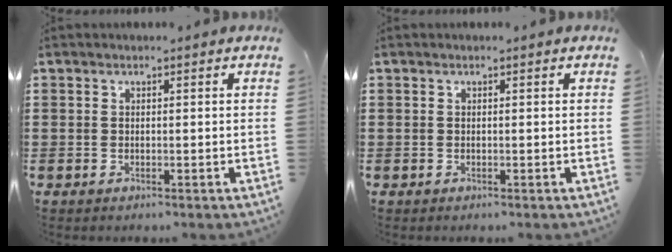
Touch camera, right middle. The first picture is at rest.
{"total": 0.0}